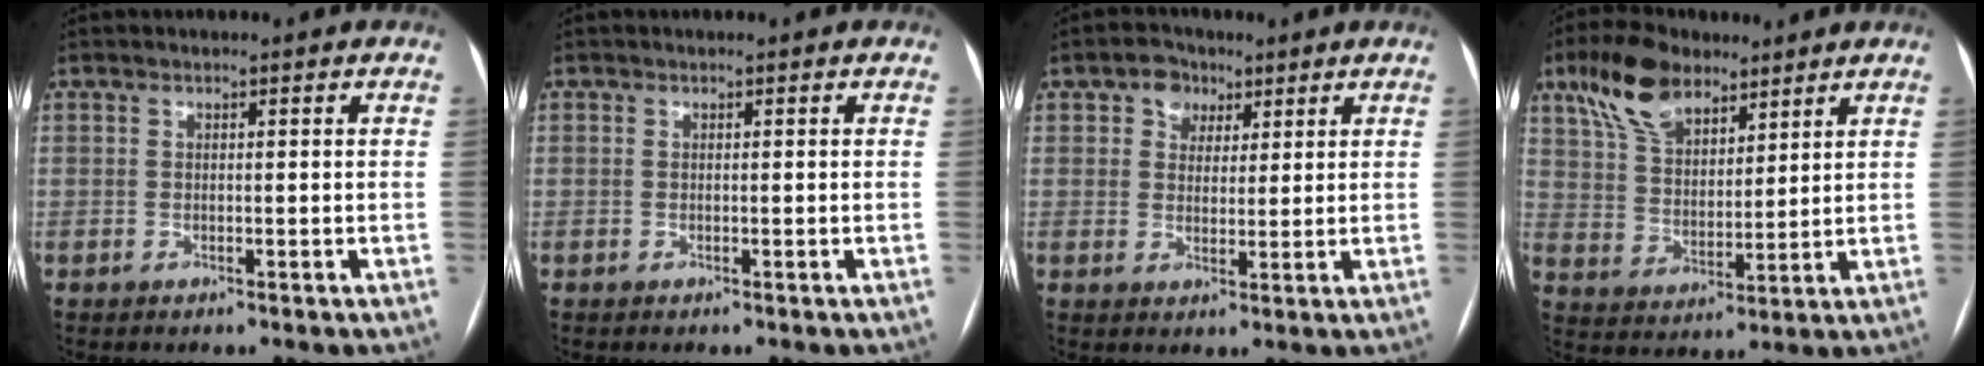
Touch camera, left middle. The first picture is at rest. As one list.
[{"total": 0.0}, {"total": 4.4, "force": [2.4, 3.4, 1.6], "torque": [-0.028, 0.016, 0.040]}, {"total": 11.4, "force": [7.6, 5.6, 6.4], "torque": [-0.129, 0.026, 0.145]}]